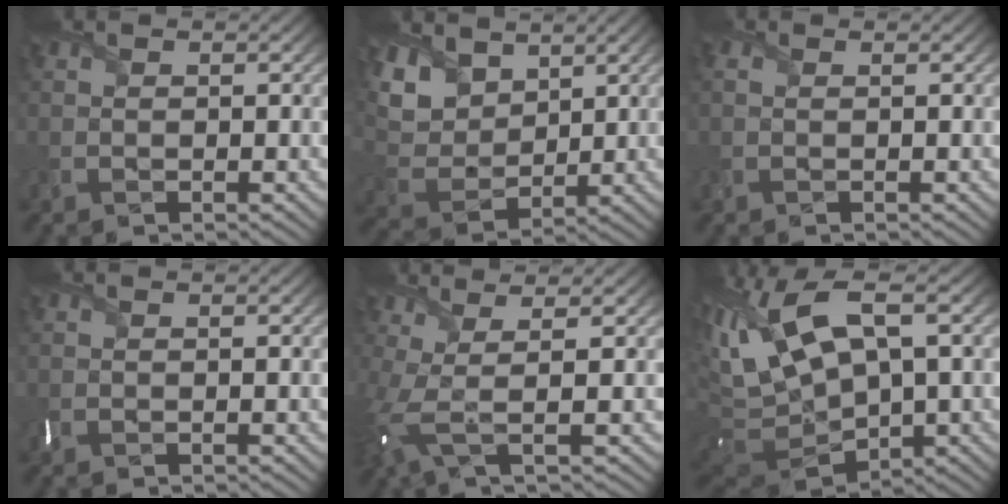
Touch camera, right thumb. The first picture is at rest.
{"total": 9.1, "force": [5.5, 5.5, 4.7], "torque": [-0.150, 0.010, 0.101]}
{"total": 0.7, "force": [0.1, 0.3, 0.7], "torque": [-0.018, 0.001, 0.003]}
{"total": 0.0}
{"total": 6.1, "force": [0.5, 1.2, 5.9], "torque": [-0.126, 0.002, 0.000]}
{"total": 15.2, "force": [2.5, 7.6, 12.8], "torque": [-0.308, 0.002, 0.061]}